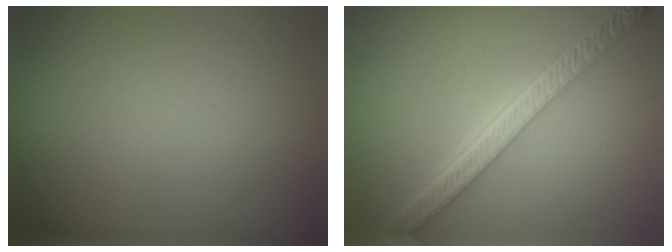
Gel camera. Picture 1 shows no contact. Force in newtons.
{"total": 5.3, "press": 4.1, "slide": 3.4}